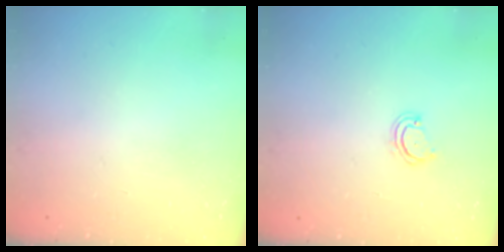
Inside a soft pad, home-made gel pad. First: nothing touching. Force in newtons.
{"total": 3.9, "press": 3.9, "slide": 0.3}